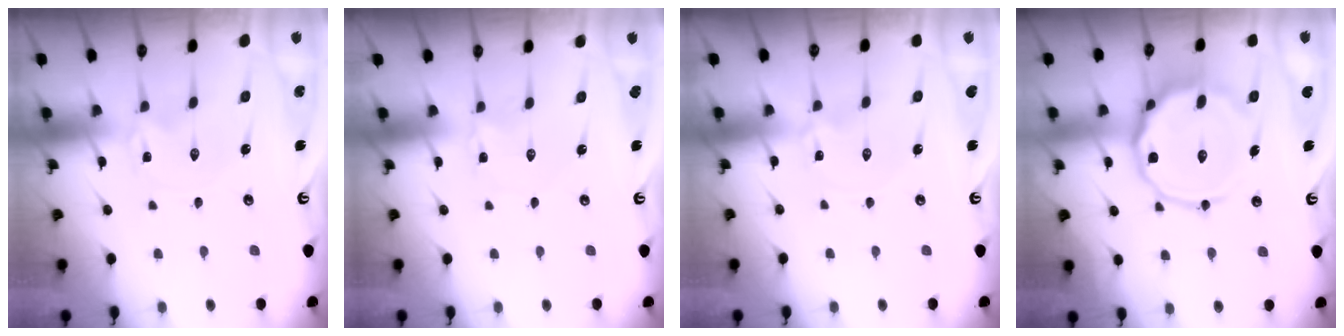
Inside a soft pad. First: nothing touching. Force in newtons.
{"total": 0.0}
{"total": 0.0}
{"total": 14.1, "press": 14.0, "slide": 1.1}